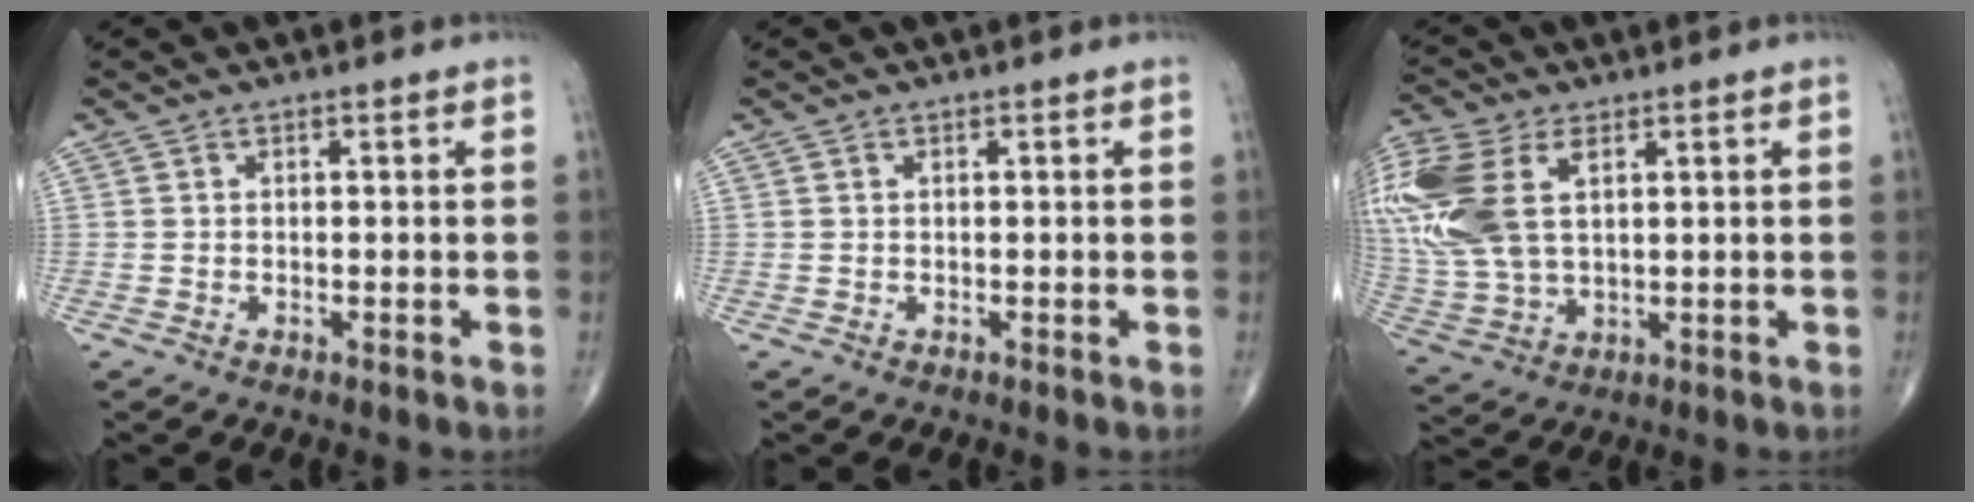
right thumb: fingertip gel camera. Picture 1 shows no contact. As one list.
[{"total": 0.0}, {"total": 20.4, "force": [6.1, 12.2, 15.2], "torque": [-0.389, 0.005, 0.121]}]